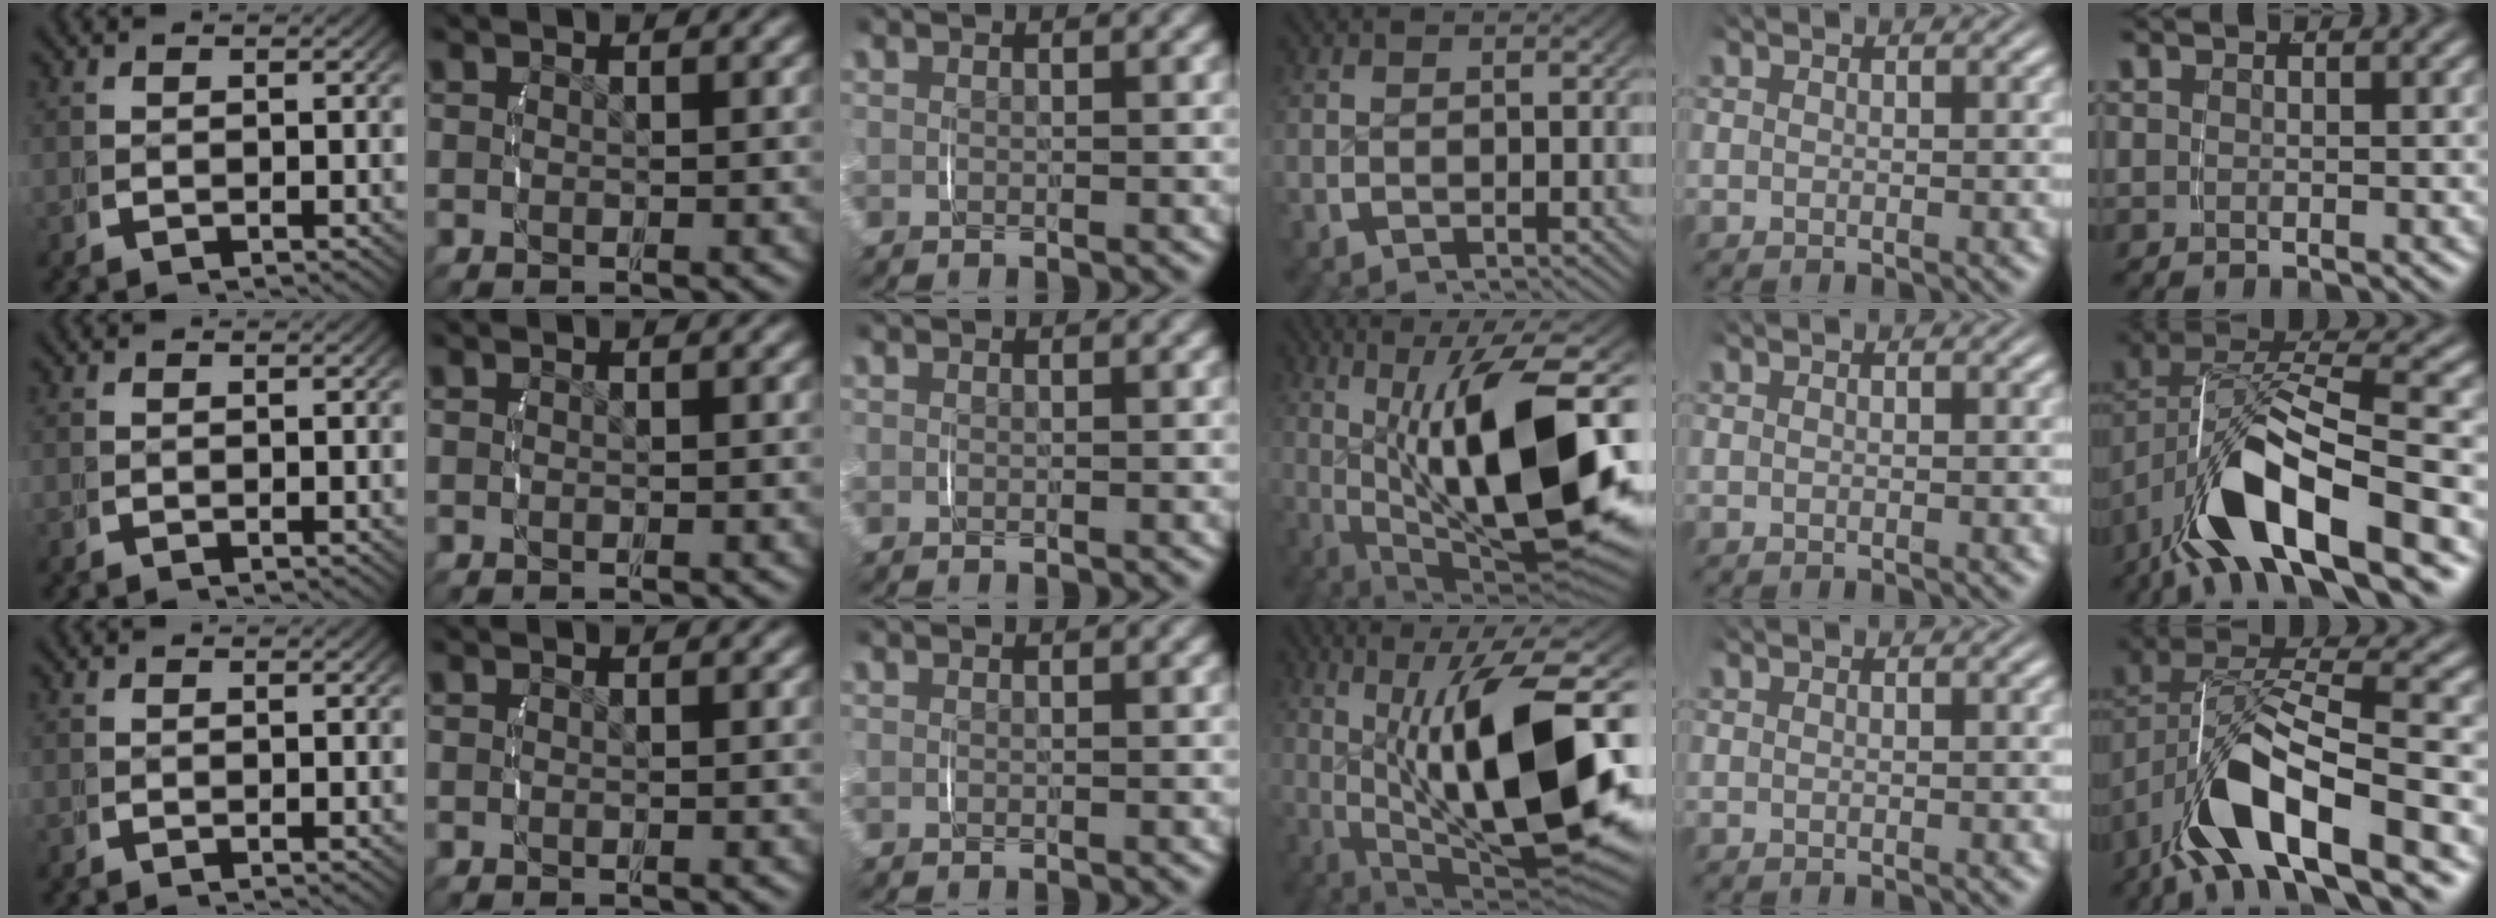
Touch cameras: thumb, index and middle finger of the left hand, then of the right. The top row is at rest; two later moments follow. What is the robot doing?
{"motion": "lift_and_place", "object": "jar lid"}